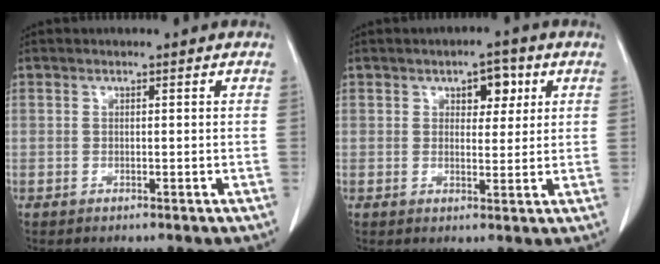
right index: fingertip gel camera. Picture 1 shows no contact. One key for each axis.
{"total": 4.3, "fx": 2.0, "fy": 2.3, "fz": 3.0, "tx": -0.036, "ty": 0.007, "tz": 0.027}